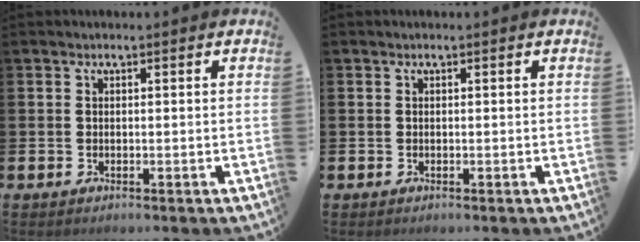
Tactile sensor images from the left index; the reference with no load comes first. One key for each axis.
{"total": 0.0}